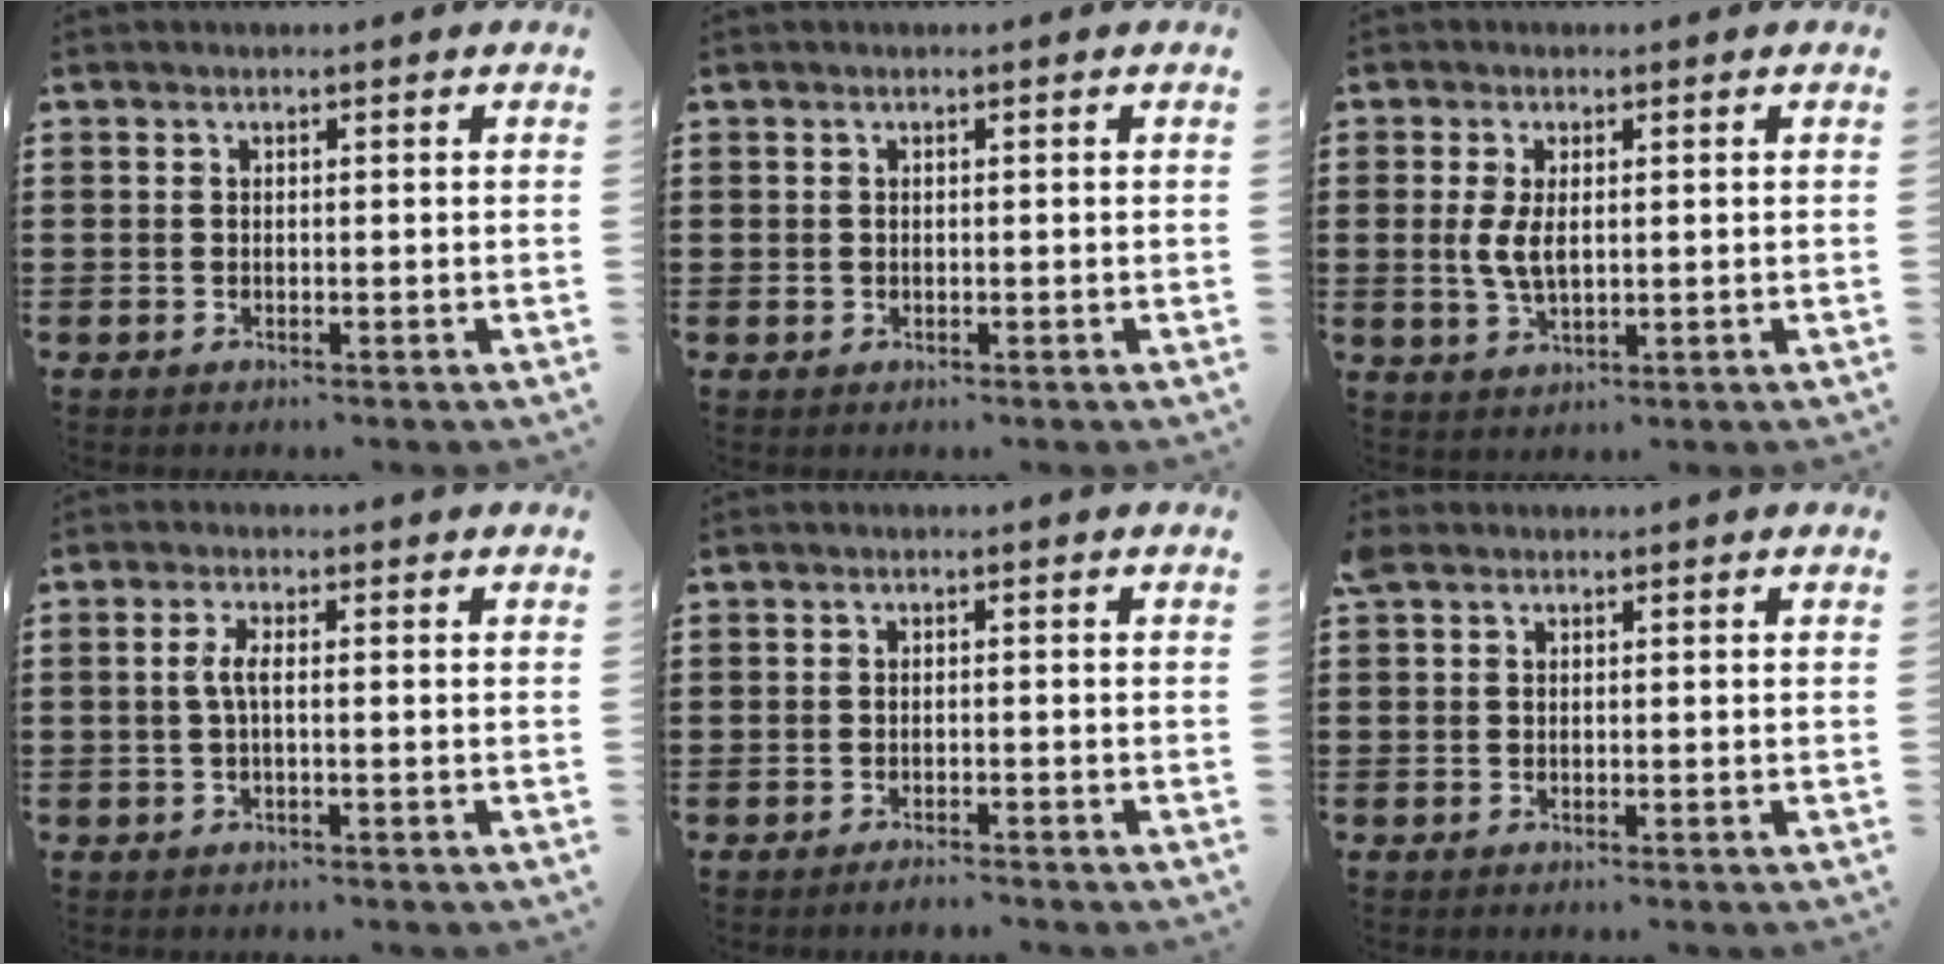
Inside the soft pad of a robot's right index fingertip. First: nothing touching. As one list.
[{"total": 0.6, "force": [-0.1, 0.6, 0.2], "torque": [-0.004, 0.005, -0.003]}, {"total": 4.3, "force": [0.3, 1.9, 3.8], "torque": [-0.092, -0.001, 0.001]}, {"total": 2.7, "force": [-0.3, 0.5, 2.6], "torque": [-0.064, -0.005, -0.012]}, {"total": 1.2, "force": [-1.2, 0.0, 0.3], "torque": [-0.009, -0.002, -0.023]}, {"total": 0.7, "force": [0.1, 0.6, 0.4], "torque": [-0.011, 0.004, 0.002]}]